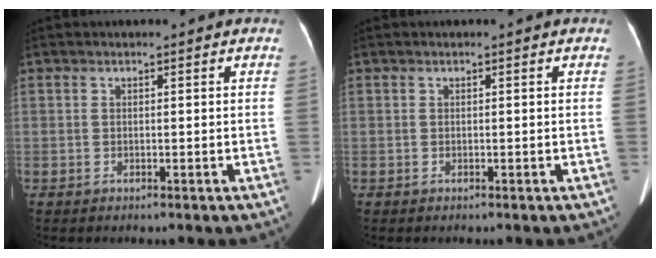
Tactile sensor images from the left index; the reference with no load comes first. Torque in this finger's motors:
{"motor_torque": [-0.06, -0.06, 0.00, 0.00]}